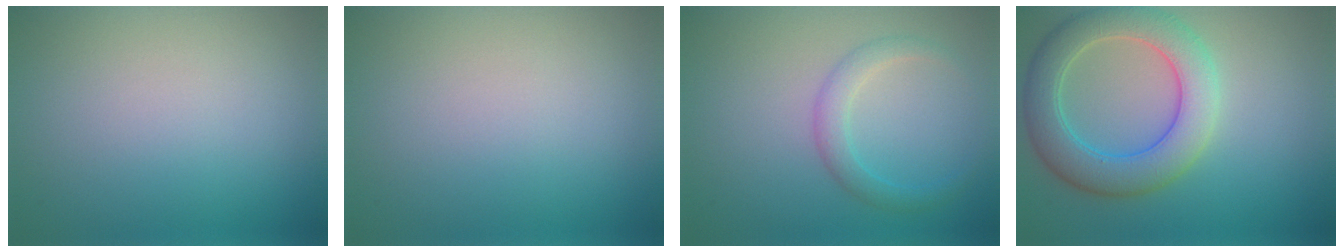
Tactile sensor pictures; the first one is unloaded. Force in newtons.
{"total": 0.0}
{"total": 2.1, "press": 2.1, "slide": 0.1}
{"total": 6.6, "press": 6.6, "slide": 0.3}